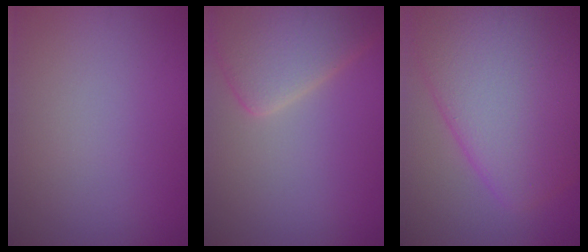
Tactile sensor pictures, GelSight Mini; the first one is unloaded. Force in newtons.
{"total": 6.1, "press": 6.1, "slide": 0.4}
{"total": 11.3, "press": 11.3, "slide": 0.3}